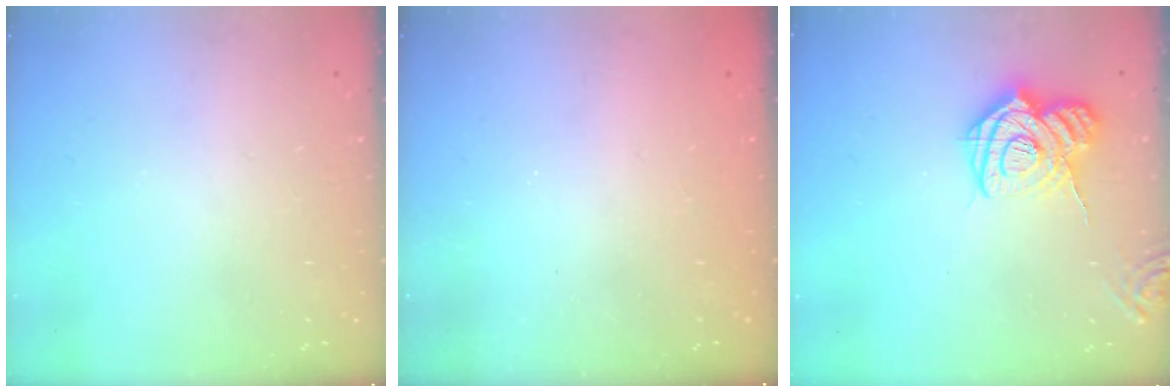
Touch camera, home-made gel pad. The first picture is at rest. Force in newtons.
{"total": 2.2, "press": 2.1, "slide": 0.7}
{"total": 14.7, "press": 14.6, "slide": 1.5}